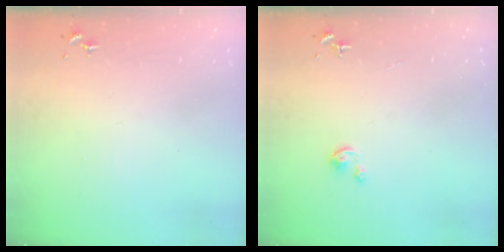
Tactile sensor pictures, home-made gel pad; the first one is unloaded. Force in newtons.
{"total": 2.7, "press": 2.7, "slide": 0.3}